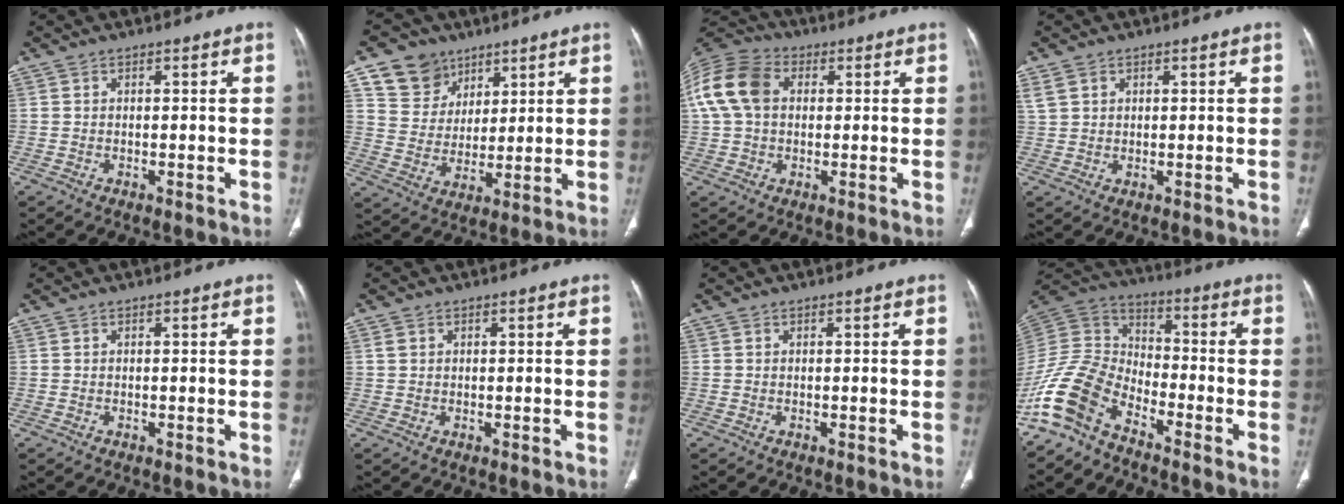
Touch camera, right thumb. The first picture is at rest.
{"total": 10.0, "force": [6.2, 7.7, 1.8], "torque": [0.000, -0.036, 0.120]}
{"total": 13.1, "force": [2.4, 9.4, 8.7], "torque": [-0.174, 0.027, 0.037]}
{"total": 2.8, "force": [1.5, 2.0, 1.2], "torque": [-0.022, 0.001, 0.038]}
{"total": 0.0}
{"total": 1.0, "force": [0.4, 0.7, 0.4], "torque": [-0.003, 0.001, 0.010]}
{"total": 0.0}
{"total": 12.7, "force": [-9.1, 6.1, 6.4], "torque": [-0.129, 0.073, -0.196]}